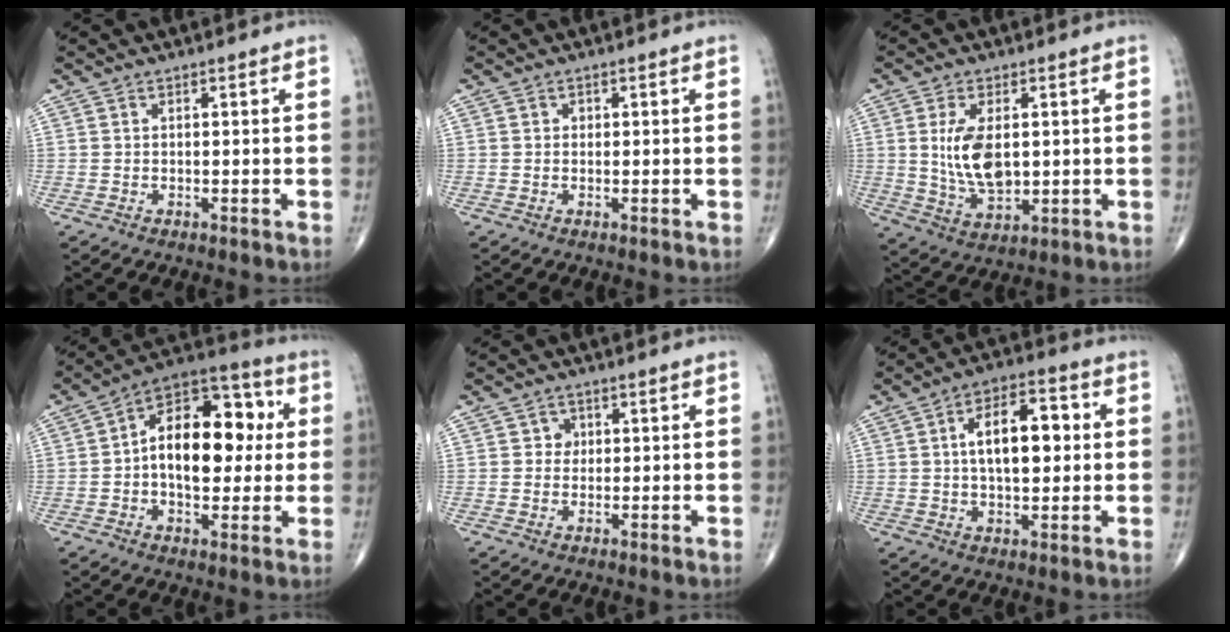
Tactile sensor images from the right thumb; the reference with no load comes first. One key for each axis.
{"total": 0.7, "fx": 0.1, "fy": 0.6, "fz": 0.2, "tx": 0.003, "ty": 0.002, "tz": 0.001}
{"total": 9.9, "fx": 1.1, "fy": 5.2, "fz": 8.3, "tx": -0.151, "ty": -0.016, "tz": 0.032}
{"total": 18.0, "fx": 1.4, "fy": 10.5, "fz": 14.5, "tx": -0.185, "ty": 0.031, "tz": 0.012}
{"total": 2.1, "fx": 0.4, "fy": 1.9, "fz": 0.6, "tx": 0.006, "ty": 0.003, "tz": 0.001}
{"total": 12.3, "fx": 1.7, "fy": 6.2, "fz": 10.4, "tx": -0.147, "ty": 0.016, "tz": 0.022}